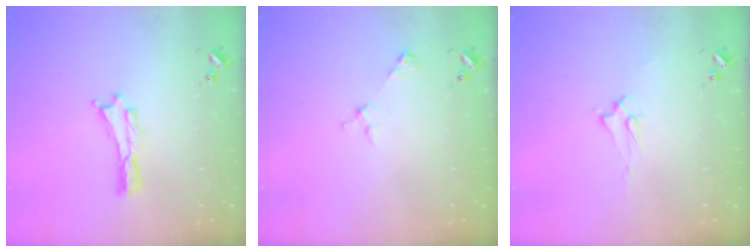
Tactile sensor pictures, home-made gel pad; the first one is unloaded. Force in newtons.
{"total": 2.9, "press": 2.9, "slide": 0.3}
{"total": 1.9, "press": 1.9, "slide": 0.3}